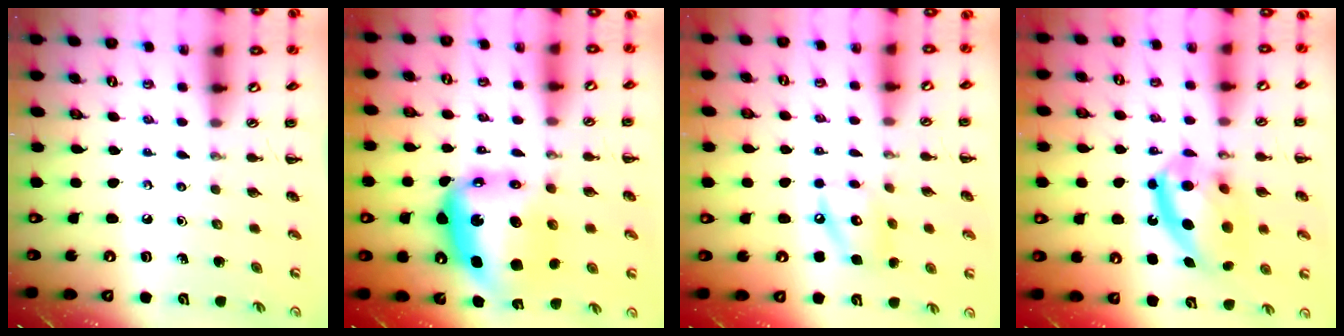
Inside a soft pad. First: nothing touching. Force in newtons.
{"total": 10.2, "press": 9.8, "slide": 3.0}
{"total": 10.6, "press": 10.5, "slide": 1.5}
{"total": 16.8, "press": 16.3, "slide": 3.9}